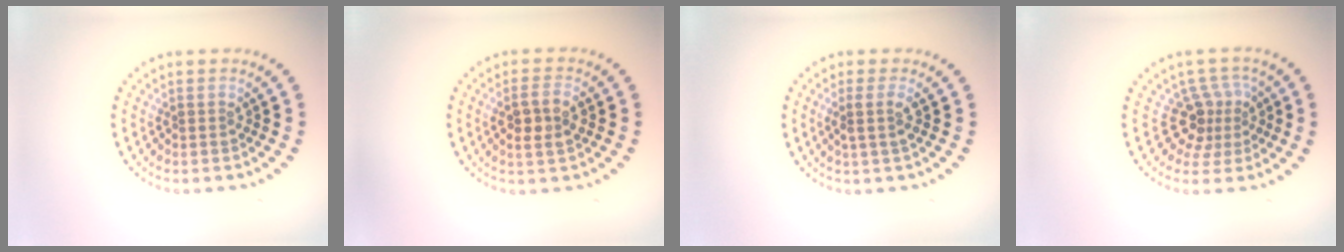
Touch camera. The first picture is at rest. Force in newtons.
{"total": 2.7, "press": 2.5, "slide": 0.9}
{"total": 1.7, "press": 1.3, "slide": 1.0}
{"total": 3.3, "press": 2.3, "slide": 2.4}